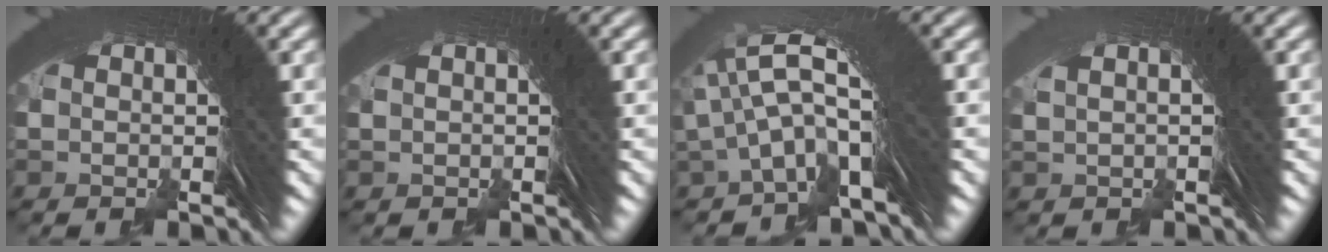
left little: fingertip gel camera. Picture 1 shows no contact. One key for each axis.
{"total": 0.6, "fx": 0.2, "fy": -0.6, "fz": -0.2, "tx": 0.004, "ty": 0.004, "tz": 0.005}
{"total": 5.5, "fx": 0.8, "fy": 2.1, "fz": 5.0, "tx": -0.103, "ty": 0.007, "tz": 0.011}
{"total": 1.4, "fx": 0.6, "fy": -1.3, "fz": -0.1, "tx": 0.002, "ty": 0.010, "tz": 0.015}